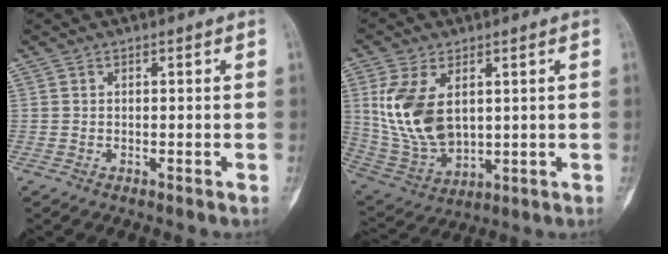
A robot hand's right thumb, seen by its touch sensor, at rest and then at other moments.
{"total": 14.2, "force": [3.1, 8.5, 11.0], "torque": [-0.211, -0.015, 0.078]}